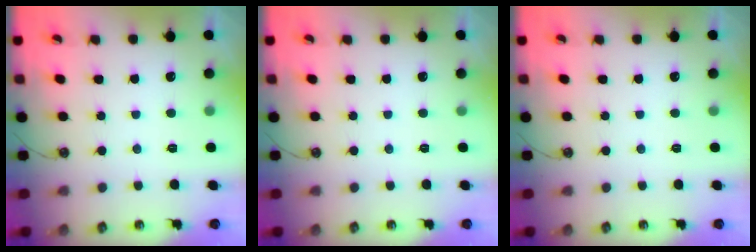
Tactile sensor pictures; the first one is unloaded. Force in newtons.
{"total": 0.0}
{"total": 0.0}